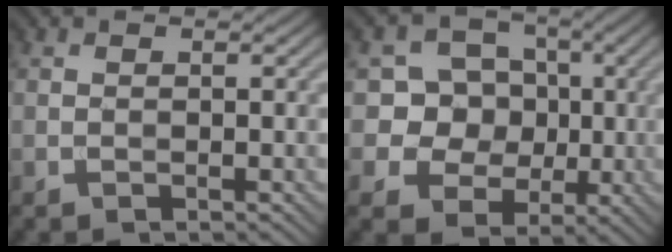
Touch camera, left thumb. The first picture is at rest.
{"total": 8.5, "force": [0.5, 7.9, 3.3], "torque": [-0.075, 0.010, -0.012]}